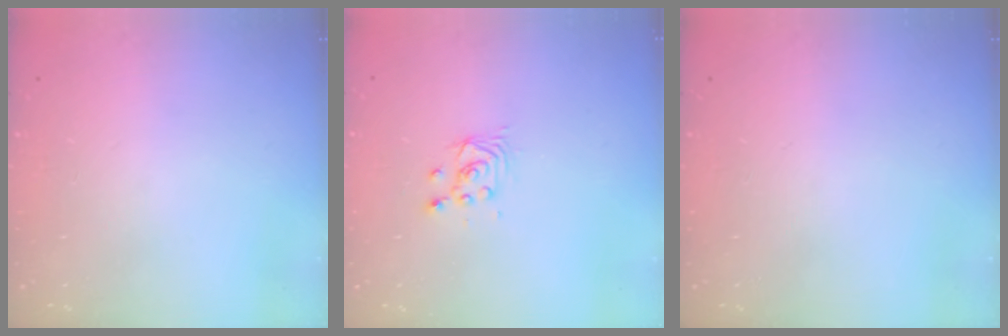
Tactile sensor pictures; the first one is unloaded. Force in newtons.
{"total": 2.6, "press": 2.6, "slide": 0.1}
{"total": 0.0}